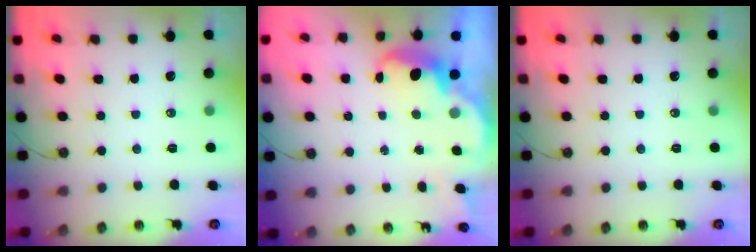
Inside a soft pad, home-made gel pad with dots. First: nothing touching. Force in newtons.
{"total": 4.0, "press": 4.0, "slide": 0.7}
{"total": 0.0}